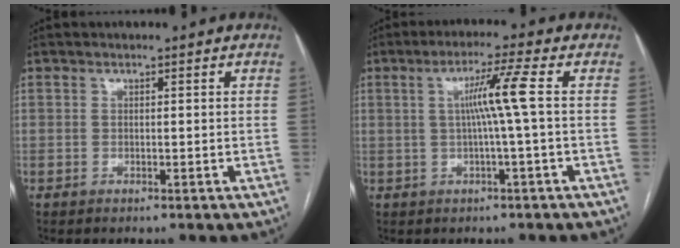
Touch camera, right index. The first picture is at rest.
{"total": 5.9, "force": [0.4, -1.5, 5.7], "torque": [-0.101, 0.008, 0.011]}